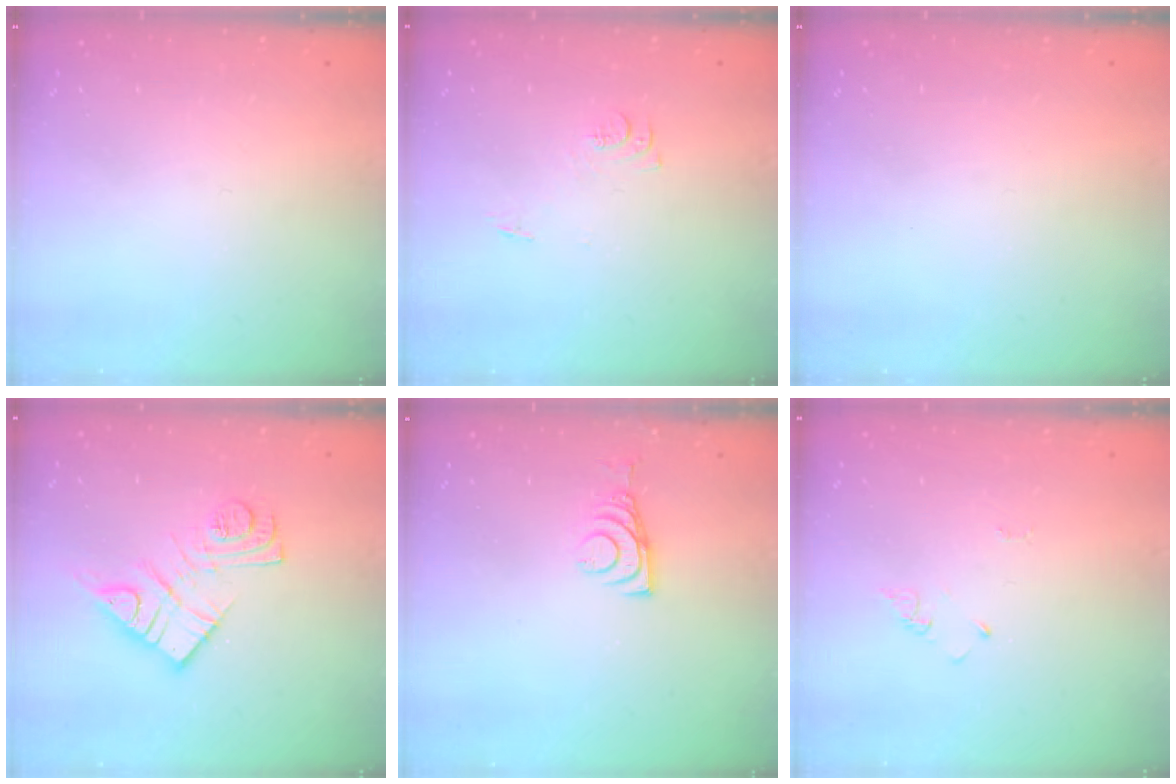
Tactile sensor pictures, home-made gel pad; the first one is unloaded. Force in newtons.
{"total": 7.0, "press": 7.0, "slide": 0.7}
{"total": 0.0}
{"total": 14.5, "press": 14.4, "slide": 1.0}
{"total": 6.7, "press": 6.7, "slide": 0.6}
{"total": 2.4, "press": 2.4, "slide": 0.3}